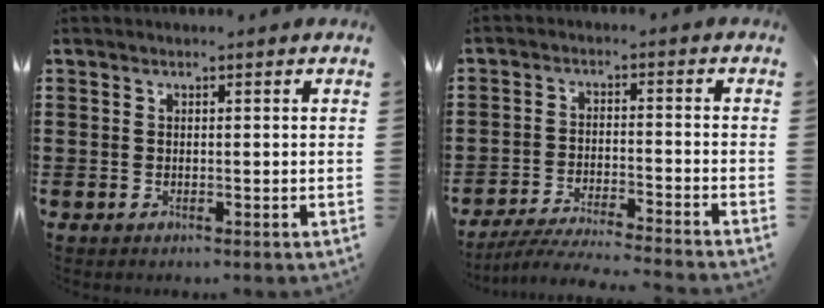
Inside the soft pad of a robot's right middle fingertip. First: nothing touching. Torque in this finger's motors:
{"motor_torque": [0.02, 0.38, 0.06, 0.01]}